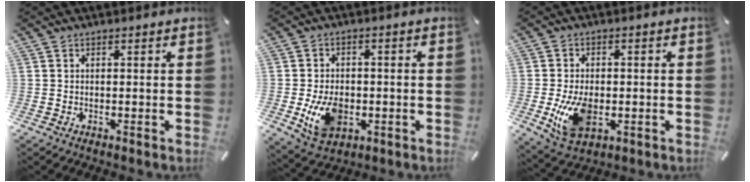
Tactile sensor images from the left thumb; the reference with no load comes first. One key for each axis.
{"total": 9.9, "fx": -2.0, "fy": 7.2, "fz": 6.5, "tx": -0.136, "ty": -0.001, "tz": -0.035}
{"total": 9.9, "fx": -1.7, "fy": 6.5, "fz": 7.3, "tx": -0.148, "ty": -0.005, "tz": -0.029}